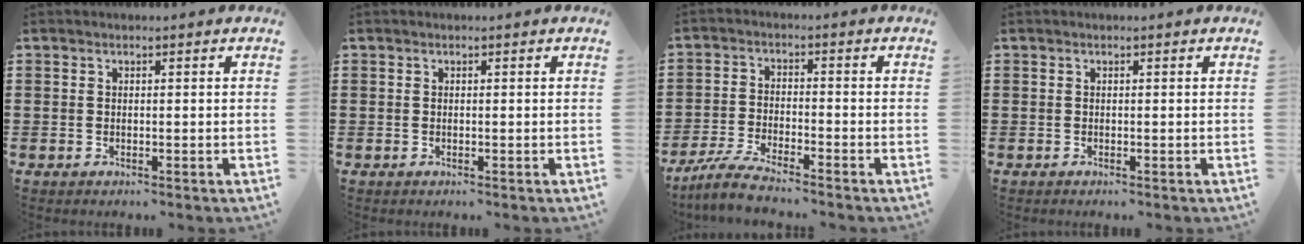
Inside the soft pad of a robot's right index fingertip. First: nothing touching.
{"total": 0.0}
{"total": 4.7, "force": [-4.3, 0.0, 1.9], "torque": [-0.053, -0.013, -0.087]}
{"total": 0.0}